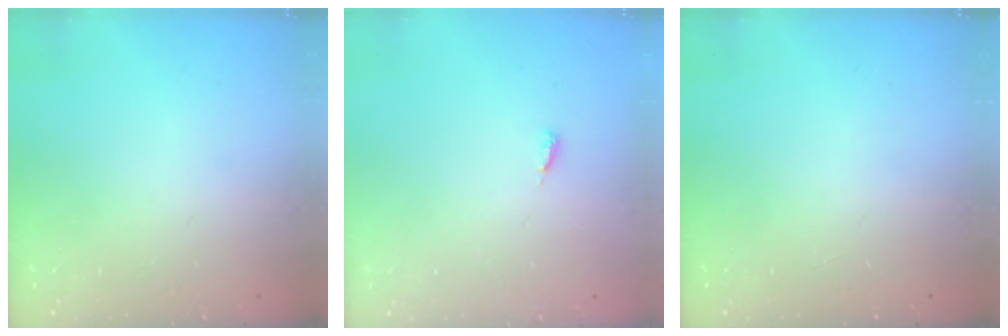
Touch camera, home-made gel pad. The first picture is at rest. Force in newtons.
{"total": 2.9, "press": 2.9, "slide": 0.2}
{"total": 0.0}